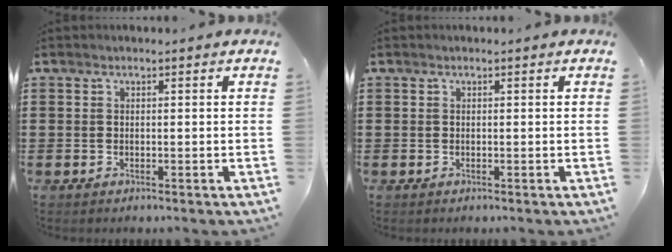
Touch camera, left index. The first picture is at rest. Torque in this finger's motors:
{"motor_torque": [-0.06, 0.07, 0.01, -0.01]}